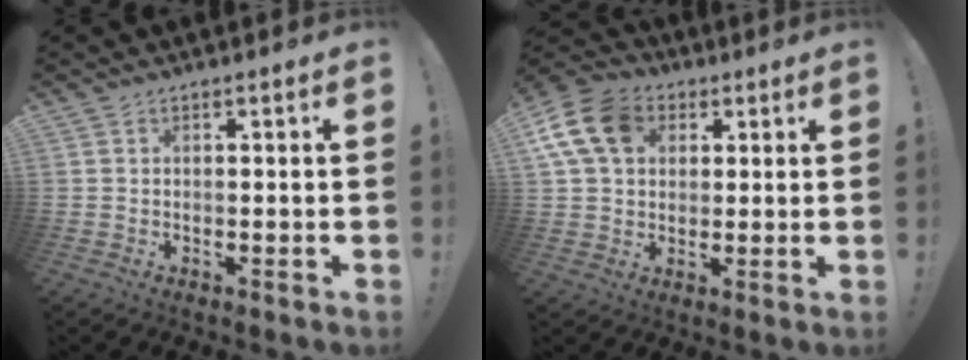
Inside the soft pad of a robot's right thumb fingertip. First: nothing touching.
{"total": 14.8, "force": [4.9, 11.1, 8.3], "torque": [-0.150, -0.006, 0.101]}